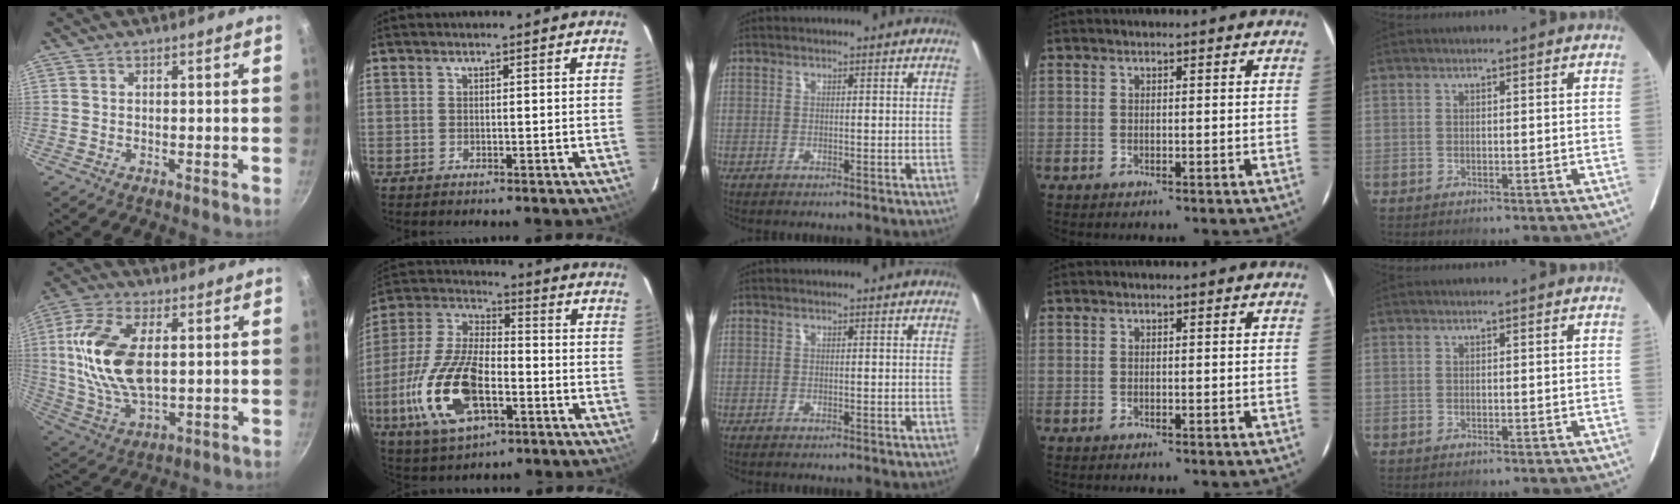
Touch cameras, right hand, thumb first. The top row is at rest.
{"thumb": {"total": 17.1, "force": [2.3, 9.2, 14.3], "torque": [-0.271, -0.001, 0.045]}, "index": {"total": 19.0, "force": [-6.4, 8.8, 15.6], "torque": [-0.343, -0.011, -0.116]}}